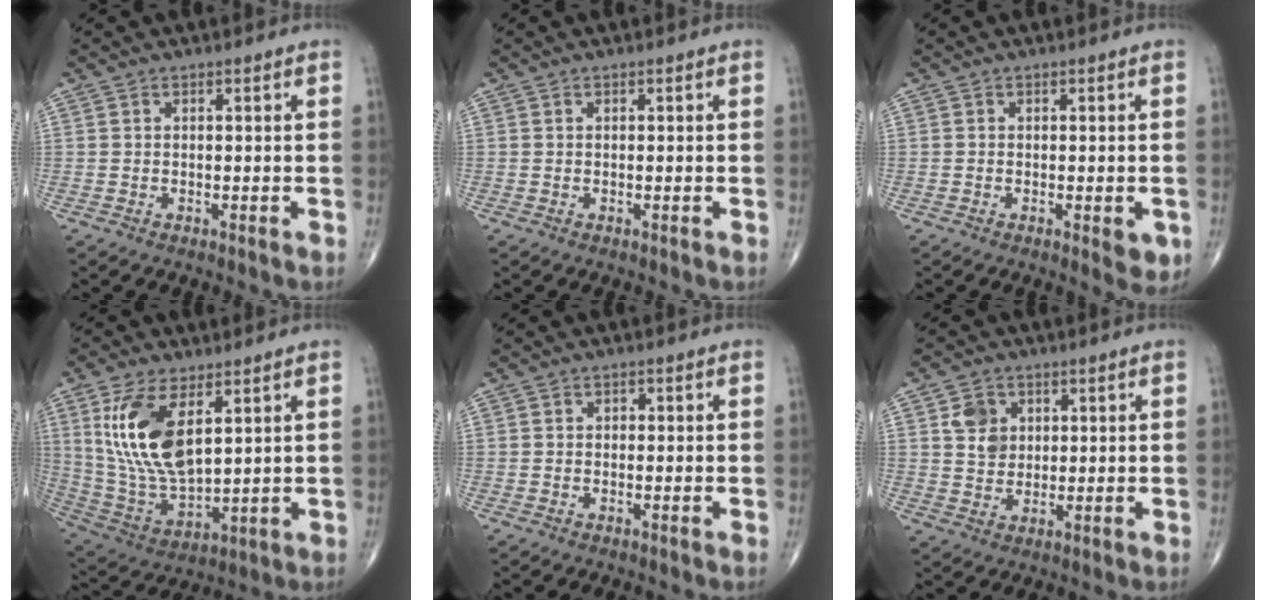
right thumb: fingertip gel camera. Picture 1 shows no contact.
{"total": 0.0}
{"total": 3.3, "force": [-0.9, 1.3, 2.9], "torque": [-0.023, -0.004, -0.010]}
{"total": 15.7, "force": [5.7, 7.2, 12.8], "torque": [-0.250, -0.025, 0.126]}
{"total": 0.6, "force": [-0.1, 0.5, 0.3], "torque": [0.000, 0.002, -0.006]}
{"total": 5.3, "force": [1.8, 4.3, 2.5], "torque": [-0.021, -0.009, 0.033]}